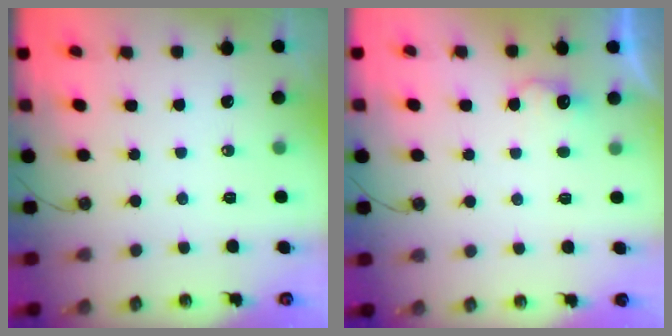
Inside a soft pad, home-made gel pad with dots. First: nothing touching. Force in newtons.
{"total": 8.2, "press": 8.1, "slide": 1.0}